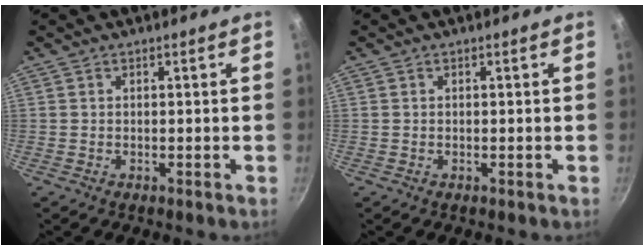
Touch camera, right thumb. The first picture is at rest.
{"total": 0.0}